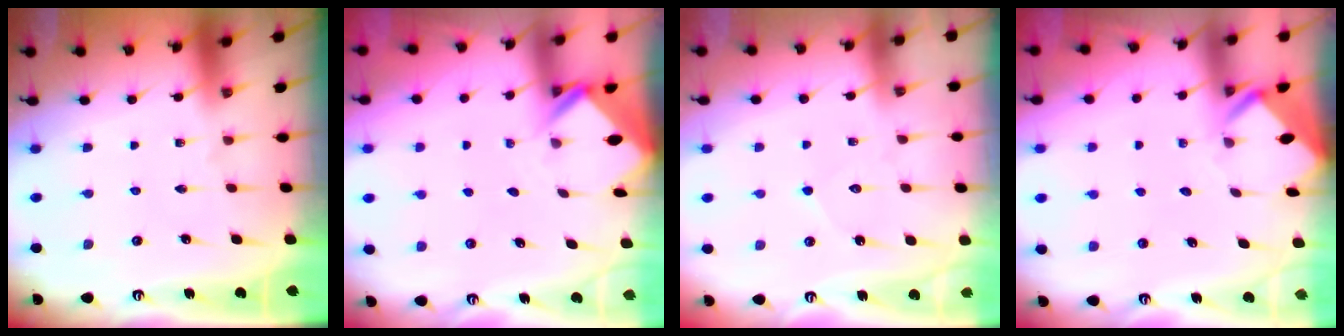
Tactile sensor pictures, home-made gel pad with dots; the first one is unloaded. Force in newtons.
{"total": 2.6, "press": 2.6, "slide": 0.2}
{"total": 4.6, "press": 4.6, "slide": 0.3}
{"total": 3.3, "press": 3.3, "slide": 0.3}